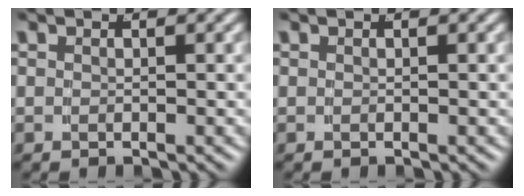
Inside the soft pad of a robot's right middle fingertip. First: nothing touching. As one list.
[{"total": 0.0}]